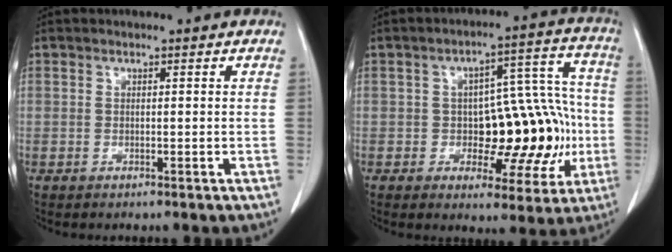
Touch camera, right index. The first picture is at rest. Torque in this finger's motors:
{"motor_torque": [0.64, 0.17, 0.23, 0.05]}